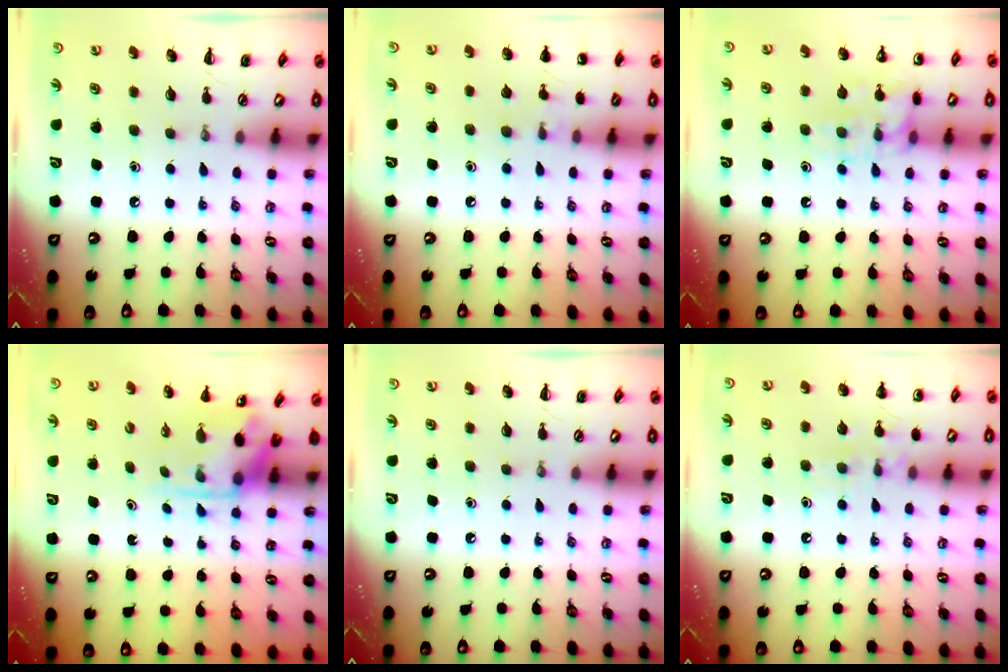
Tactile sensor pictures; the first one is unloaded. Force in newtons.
{"total": 6.6, "press": 6.3, "slide": 1.9}
{"total": 12.8, "press": 12.8, "slide": 1.0}
{"total": 4.3, "press": 4.3, "slide": 0.4}
{"total": 0.0}
{"total": 8.5, "press": 8.4, "slide": 1.4}